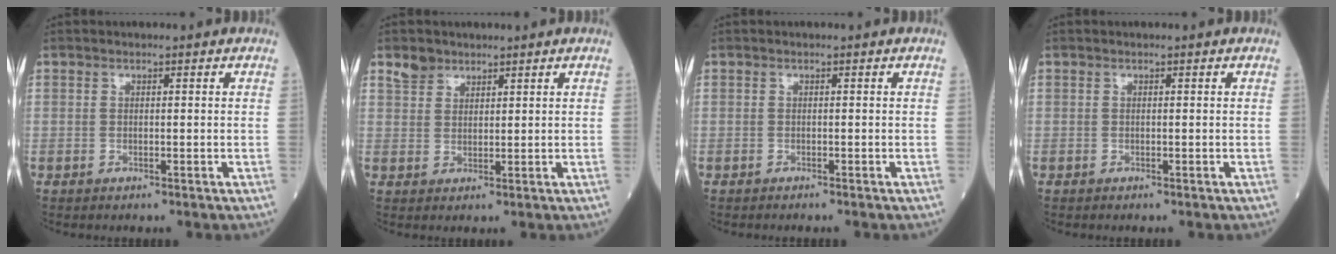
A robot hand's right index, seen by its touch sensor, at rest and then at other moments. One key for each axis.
{"total": 2.6, "fx": 2.0, "fy": 1.6, "fz": 0.3, "tx": -0.006, "ty": 0.010, "tz": 0.037}
{"total": 1.1, "fx": -1.0, "fy": 0.0, "fz": 0.4, "tx": -0.005, "ty": 0.000, "tz": -0.014}
{"total": 0.0}